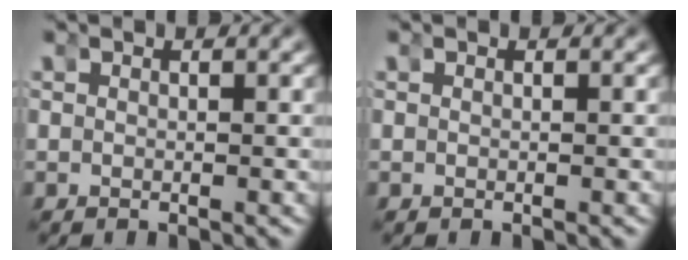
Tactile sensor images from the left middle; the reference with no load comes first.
{"total": 0.0}